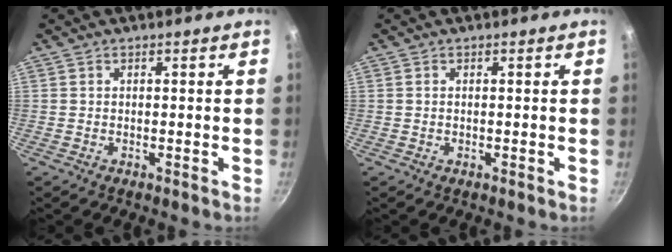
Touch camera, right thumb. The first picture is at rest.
{"total": 0.0}